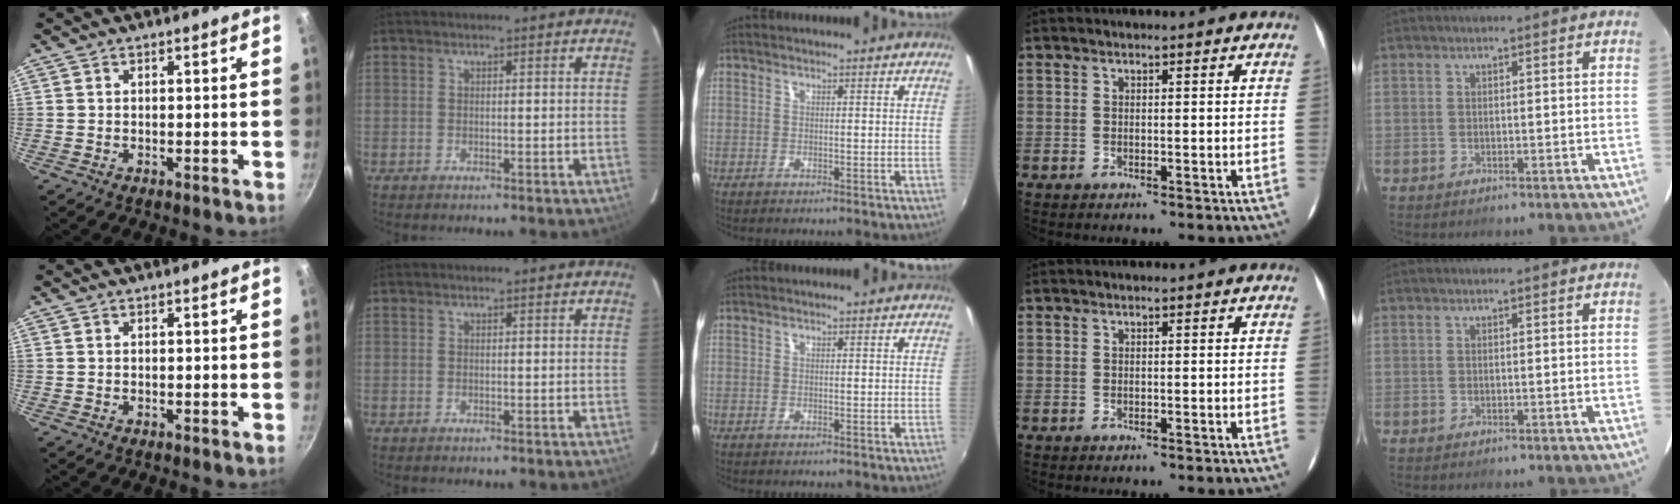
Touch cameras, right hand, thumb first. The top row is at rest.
{}